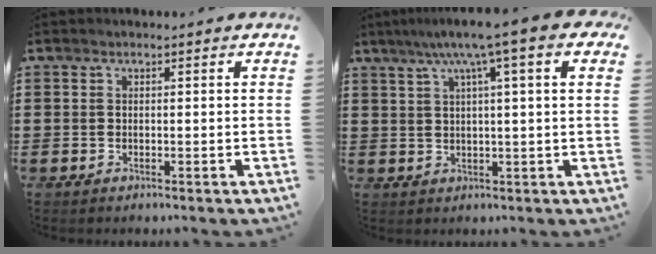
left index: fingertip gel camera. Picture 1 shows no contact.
{"total": 7.9, "force": [3.8, 0.2, 6.9], "torque": [-0.134, -0.002, 0.059]}